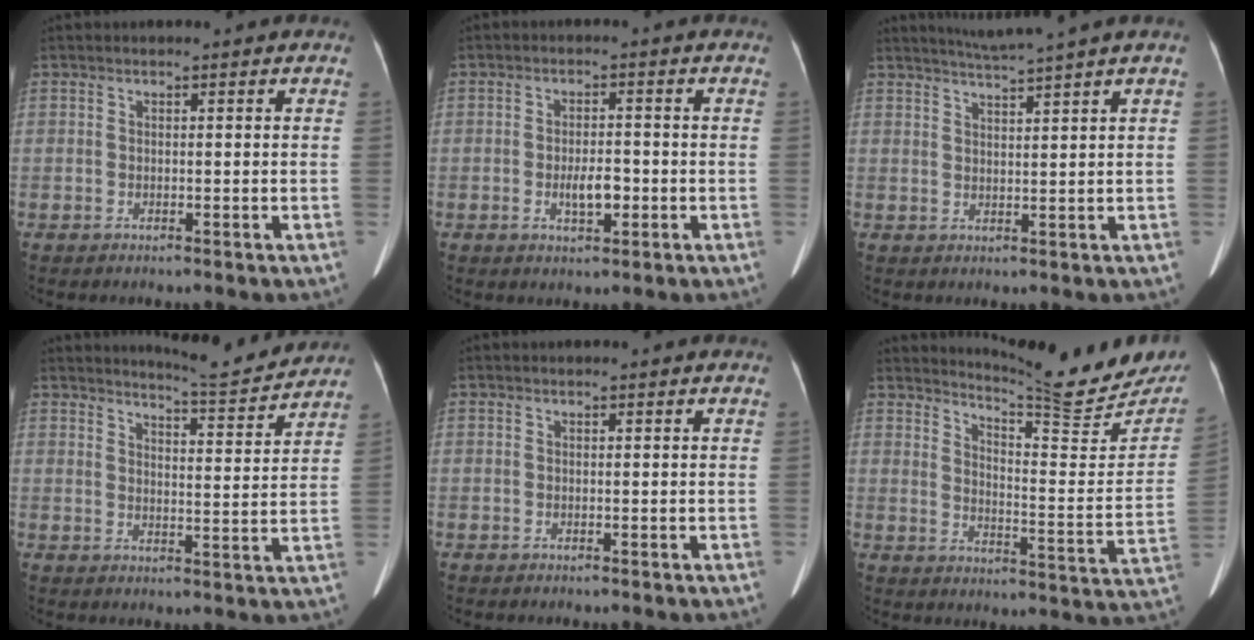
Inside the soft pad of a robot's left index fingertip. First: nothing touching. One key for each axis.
{"total": 3.8, "fx": -1.1, "fy": 1.5, "fz": 3.3, "tx": -0.059, "ty": 0.001, "tz": -0.016}
{"total": 5.1, "fx": 4.3, "fy": -1.8, "fz": 2.1, "tx": -0.036, "ty": -0.001, "tz": 0.074}
{"total": 8.5, "fx": 8.4, "fy": -0.3, "fz": 1.2, "tx": -0.029, "ty": -0.017, "tz": 0.114}
{"total": 0.0}
{"total": 16.8, "fx": 16.1, "fy": 1.1, "fz": 4.5, "tx": -0.066, "ty": -0.085, "tz": 0.199}